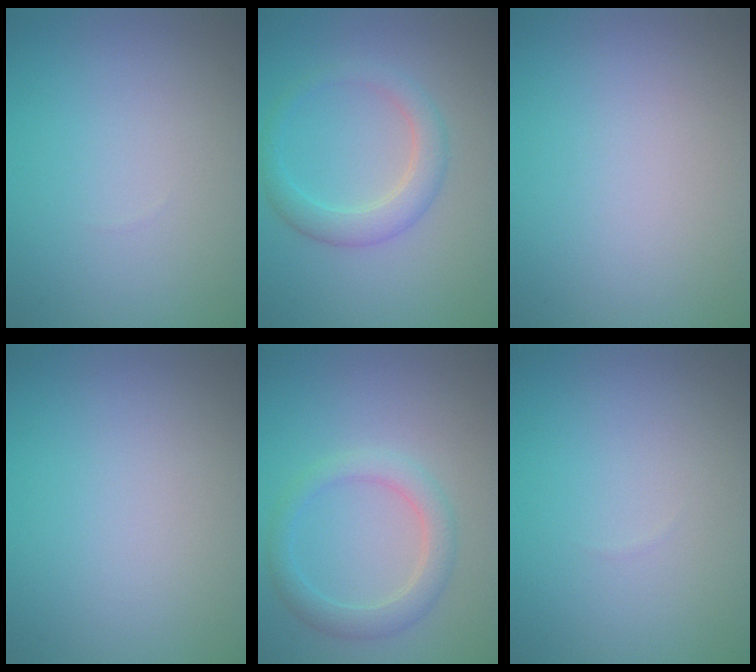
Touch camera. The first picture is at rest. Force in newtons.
{"total": 3.0, "press": 3.0, "slide": 0.2}
{"total": 0.0}
{"total": 0.0}
{"total": 2.8, "press": 2.8, "slide": 0.1}
{"total": 0.0}